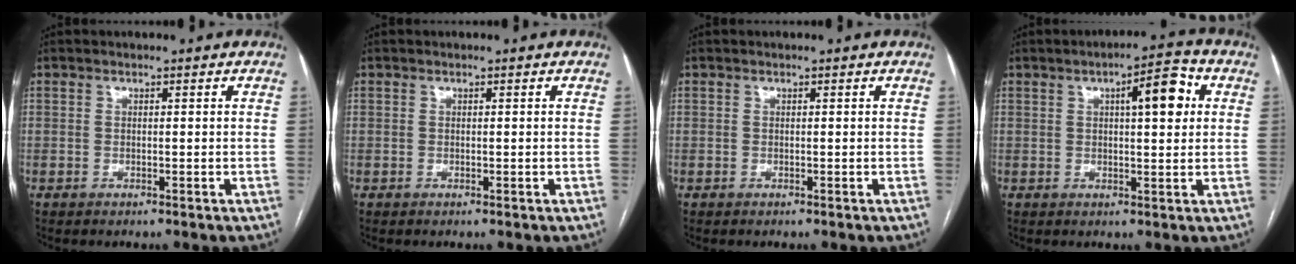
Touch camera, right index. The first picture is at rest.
{"total": 0.0}
{"total": 0.0}
{"total": 7.3, "force": [2.1, 1.8, 6.7], "torque": [-0.094, 0.016, 0.026]}